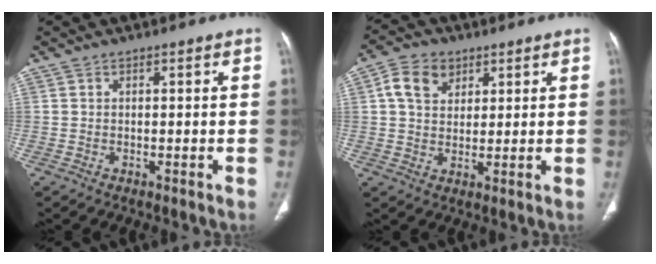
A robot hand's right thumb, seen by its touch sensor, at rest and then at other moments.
{"total": 7.3, "force": [3.0, 5.4, 3.9], "torque": [-0.053, -0.002, 0.052]}